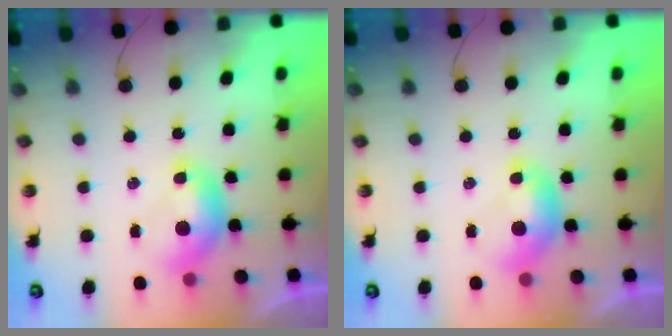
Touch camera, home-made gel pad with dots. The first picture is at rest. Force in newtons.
{"total": 0.0}